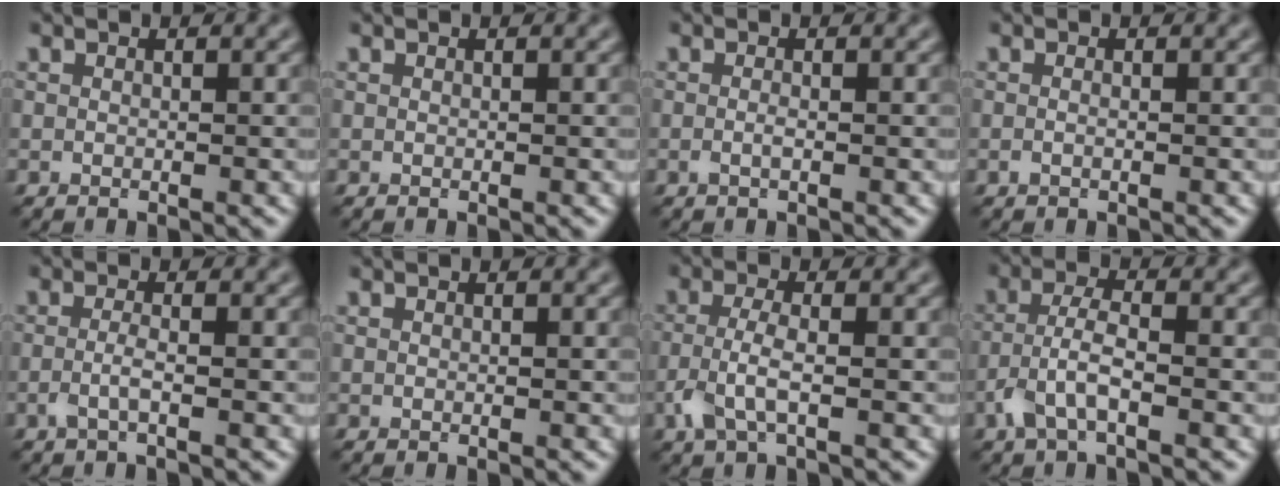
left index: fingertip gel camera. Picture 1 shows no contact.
{"total": 0.0}
{"total": 0.9, "force": [-0.2, 0.1, 0.8], "torque": [-0.017, -0.003, -0.005]}
{"total": 0.6, "force": [-0.2, 0.2, 0.5], "torque": [-0.012, -0.005, -0.006]}
{"total": 1.7, "force": [-0.5, 0.4, 1.6], "torque": [-0.031, -0.003, -0.013]}
{"total": 0.0}
{"total": 3.2, "force": [-1.2, 1.1, 2.7], "torque": [-0.067, 0.000, -0.030]}
{"total": 3.5, "force": [-1.6, 1.3, 2.8], "torque": [-0.064, 0.004, -0.038]}